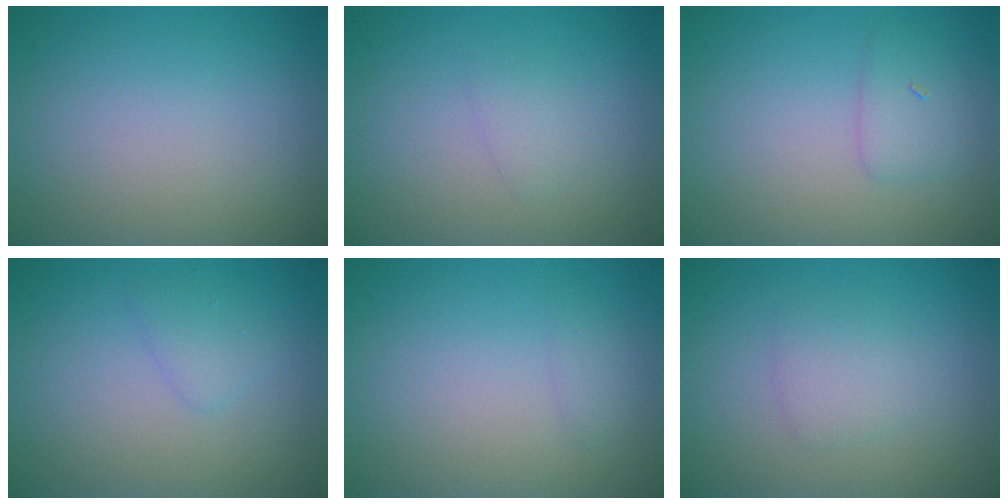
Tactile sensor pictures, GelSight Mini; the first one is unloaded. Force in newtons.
{"total": 0.9, "press": 0.9, "slide": 0.0}
{"total": 1.8, "press": 1.8, "slide": 0.1}
{"total": 1.3, "press": 1.3, "slide": 0.1}
{"total": 0.7, "press": 0.7, "slide": 0.0}
{"total": 1.7, "press": 1.7, "slide": 0.0}